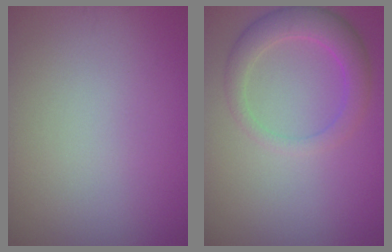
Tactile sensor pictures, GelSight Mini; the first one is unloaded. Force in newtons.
{"total": 3.8, "press": 3.8, "slide": 0.2}